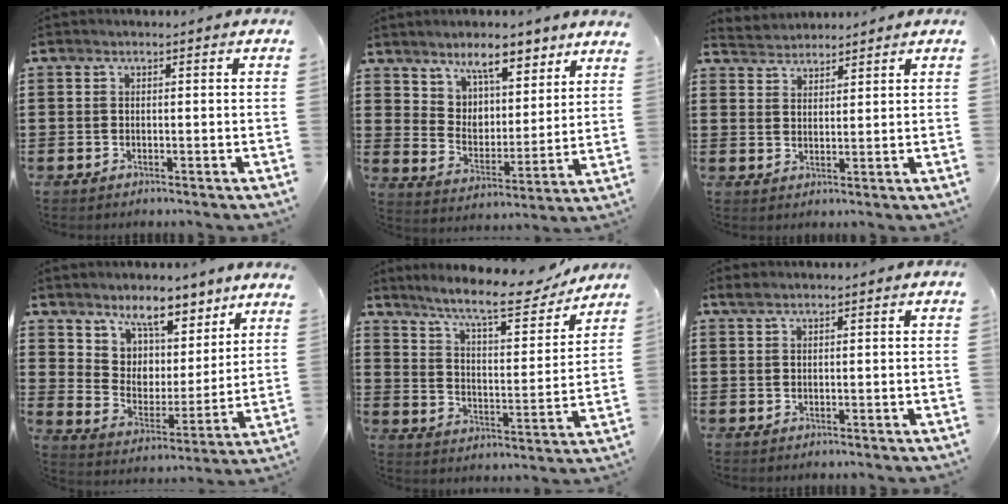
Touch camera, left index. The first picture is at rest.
{"total": 7.0, "force": [6.5, 2.2, 1.3], "torque": [-0.048, -0.038, 0.117]}
{"total": 3.1, "force": [3.0, 0.6, -0.5], "torque": [-0.002, -0.004, 0.057]}
{"total": 6.5, "force": [5.7, 3.2, -0.3], "torque": [-0.033, -0.054, 0.103]}
{"total": 10.3, "force": [8.8, 1.3, 5.1], "torque": [-0.114, -0.046, 0.148]}
{"total": 1.1, "force": [0.8, 0.3, 0.7], "torque": [-0.014, 0.002, 0.014]}